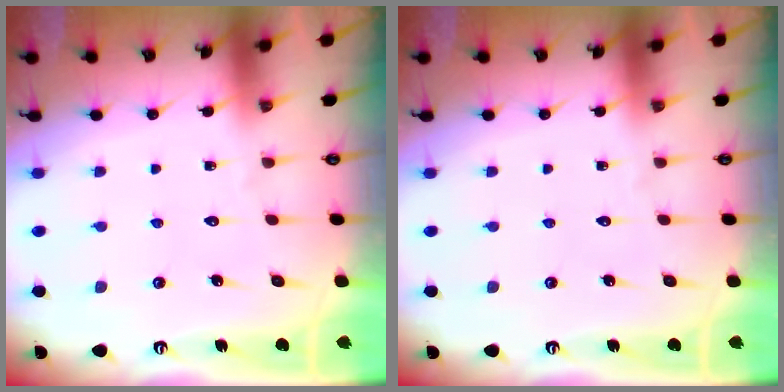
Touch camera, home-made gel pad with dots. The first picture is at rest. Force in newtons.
{"total": 0.0}